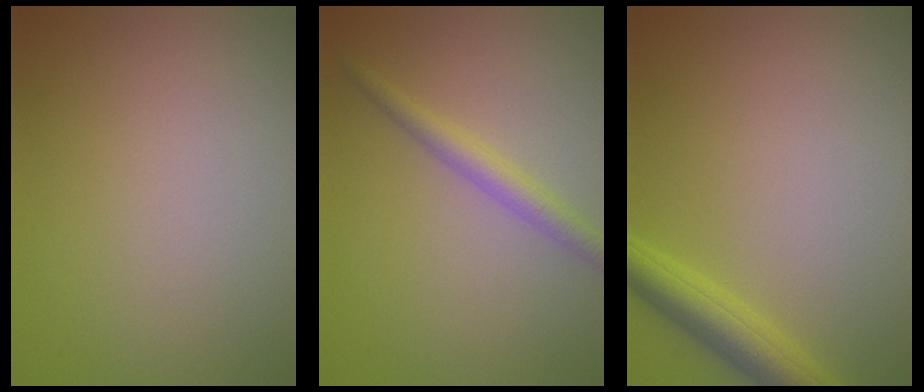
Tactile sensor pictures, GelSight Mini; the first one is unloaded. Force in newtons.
{"total": 2.2, "press": 2.2, "slide": 0.0}
{"total": 3.5, "press": 3.5, "slide": 0.2}